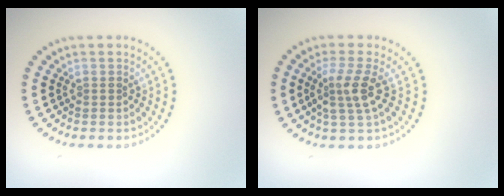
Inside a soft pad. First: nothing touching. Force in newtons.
{"total": 3.0, "press": 2.3, "slide": 1.9}